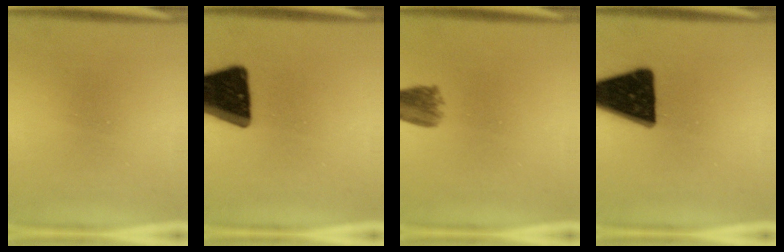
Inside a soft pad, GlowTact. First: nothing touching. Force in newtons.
{"total": 19.6}
{"total": 4.2}
{"total": 18.5}